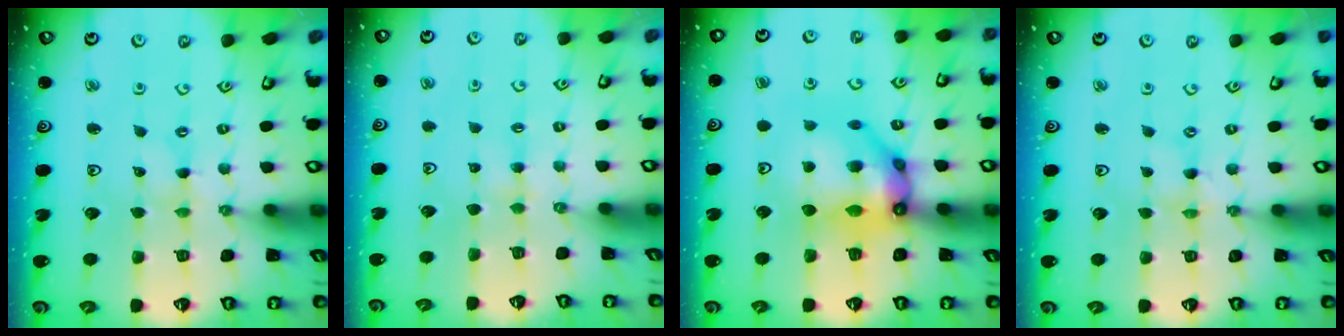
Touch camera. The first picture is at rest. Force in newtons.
{"total": 3.2, "press": 3.1, "slide": 0.5}
{"total": 14.7, "press": 14.6, "slide": 1.6}
{"total": 0.0}